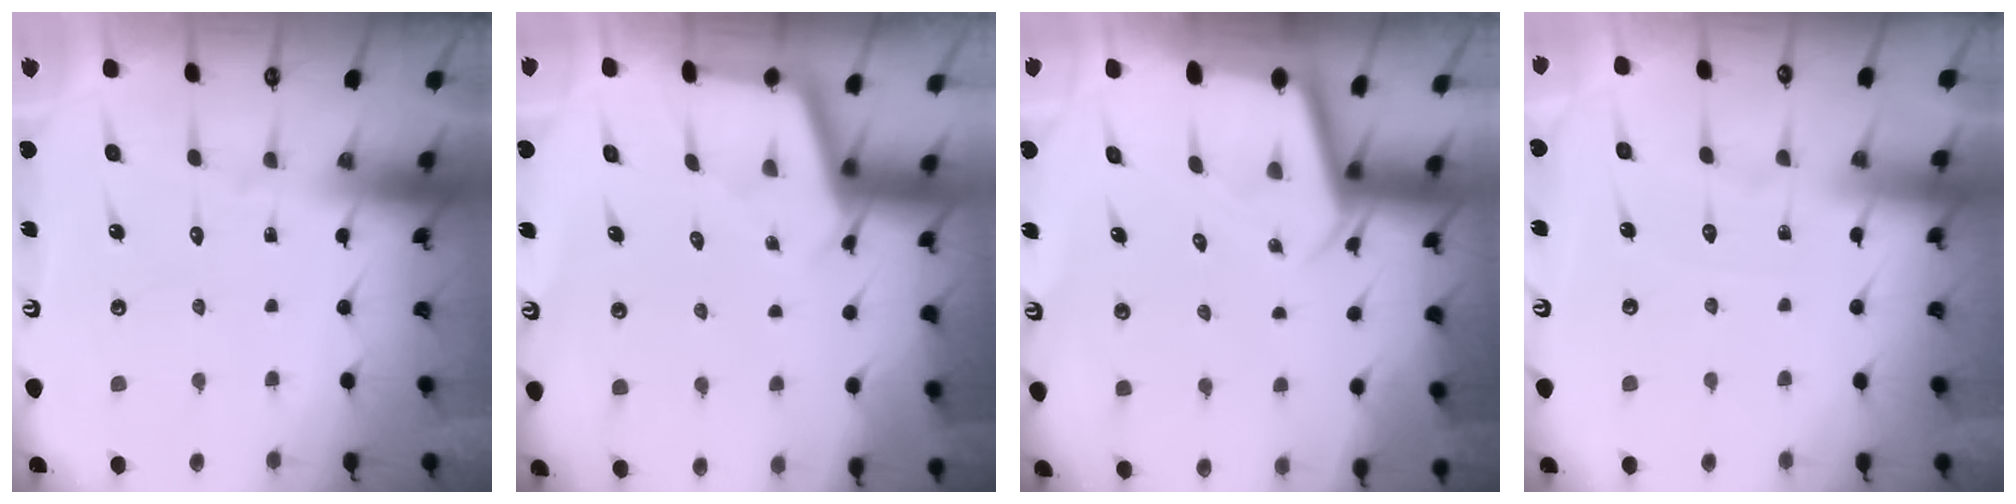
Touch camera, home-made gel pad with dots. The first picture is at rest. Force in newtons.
{"total": 2.8, "press": 2.8, "slide": 0.3}
{"total": 2.3, "press": 2.3, "slide": 0.1}
{"total": 3.3, "press": 3.3, "slide": 0.5}